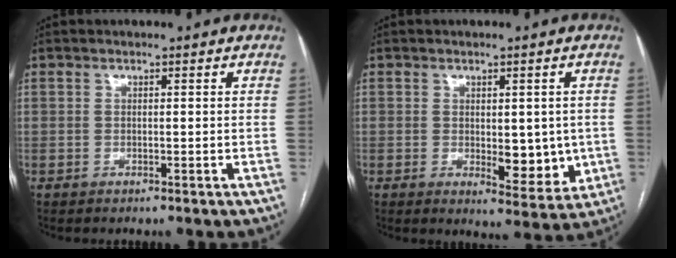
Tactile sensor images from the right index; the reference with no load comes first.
{"total": 7.1, "force": [-0.6, 3.3, 6.2], "torque": [-0.070, -0.012, 0.002]}